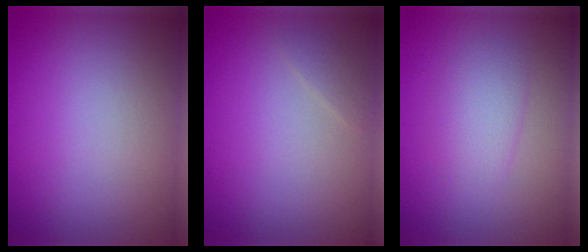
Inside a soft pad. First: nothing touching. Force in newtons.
{"total": 0.9, "press": 0.9, "slide": 0.0}
{"total": 2.1, "press": 2.1, "slide": 0.1}